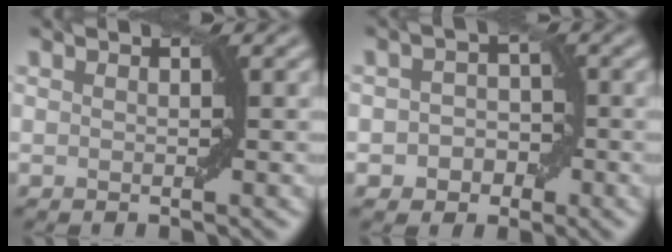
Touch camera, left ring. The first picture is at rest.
{"total": 2.7, "force": [-0.9, 2.2, 1.1], "torque": [0.005, 0.002, -0.022]}